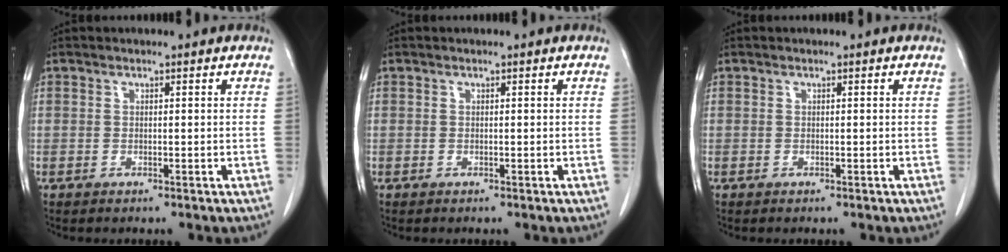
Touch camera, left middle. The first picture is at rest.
{"total": 0.0}
{"total": 0.0}